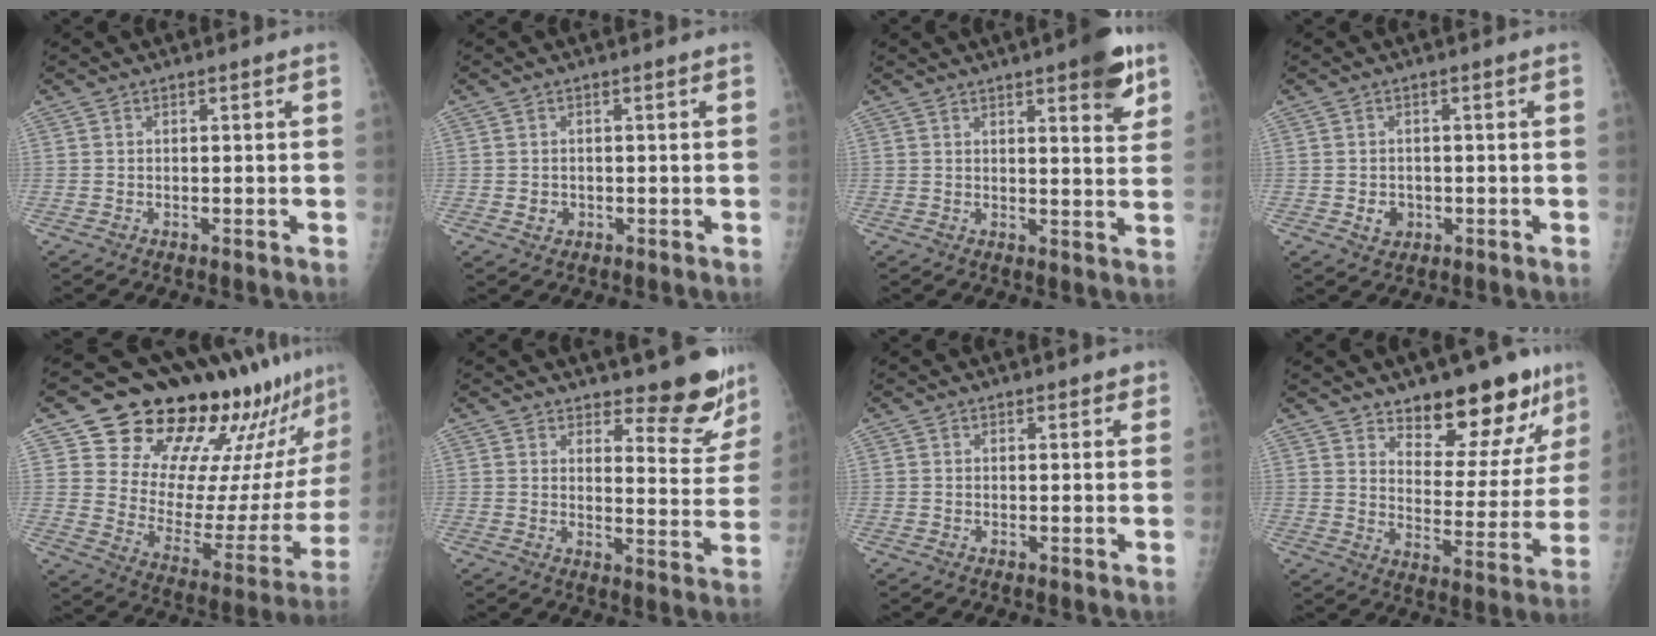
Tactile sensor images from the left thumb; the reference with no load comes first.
{"total": 1.6, "force": [-0.1, 1.4, 0.6], "torque": [-0.006, 0.001, 0.003]}
{"total": 8.9, "force": [5.1, 2.4, 6.9], "torque": [-0.071, -0.023, 0.062]}
{"total": 2.7, "force": [-0.5, 2.4, 1.2], "torque": [-0.007, 0.001, 0.001]}
{"total": 27.4, "force": [22.9, 9.8, 11.4], "torque": [-0.125, -0.144, 0.316]}
{"total": 10.4, "force": [8.9, 3.5, 4.2], "torque": [-0.016, -0.082, 0.112]}
{"total": 1.6, "force": [1.2, 0.9, 0.3], "torque": [0.016, -0.006, 0.010]}
{"total": 16.5, "force": [12.0, 6.8, 9.2], "torque": [-0.067, -0.087, 0.176]}